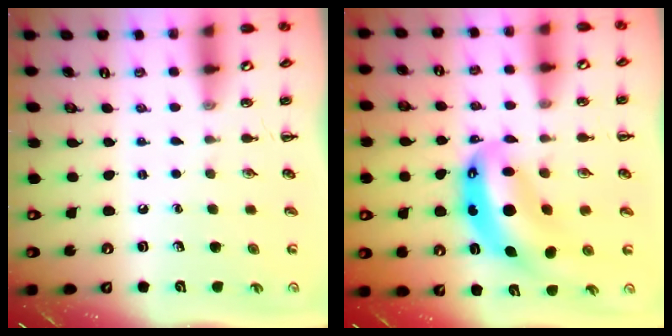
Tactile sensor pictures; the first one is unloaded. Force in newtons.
{"total": 10.2, "press": 9.8, "slide": 2.7}